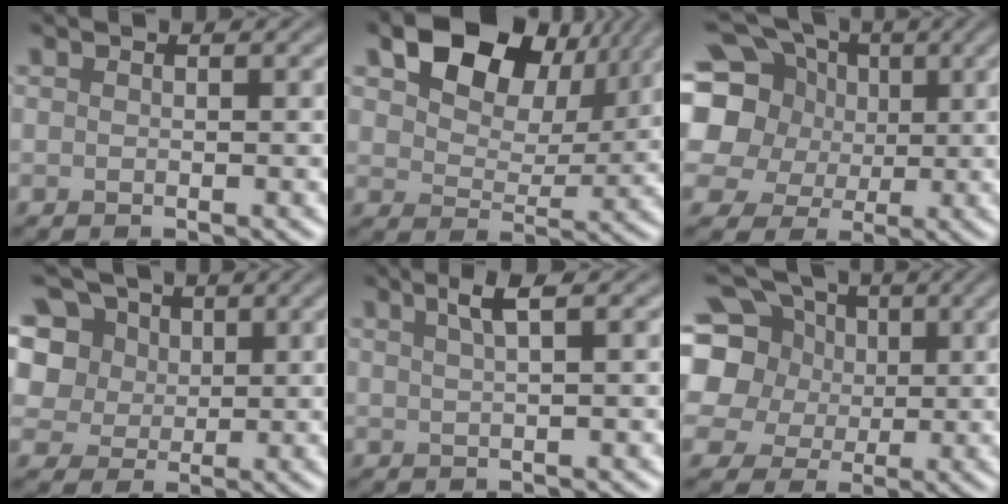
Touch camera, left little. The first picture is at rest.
{"total": 9.9, "force": [5.3, 6.1, 5.7], "torque": [-0.106, 0.001, 0.089]}
{"total": 15.1, "force": [3.8, 12.9, 6.9], "torque": [-0.171, 0.029, 0.047]}
{"total": 12.2, "force": [5.6, 9.1, 5.9], "torque": [-0.137, 0.039, 0.089]}
{"total": 2.5, "force": [1.2, 0.6, 2.1], "torque": [-0.029, 0.007, 0.019]}
{"total": 12.7, "force": [3.7, 10.4, 6.2], "torque": [-0.148, 0.028, 0.047]}